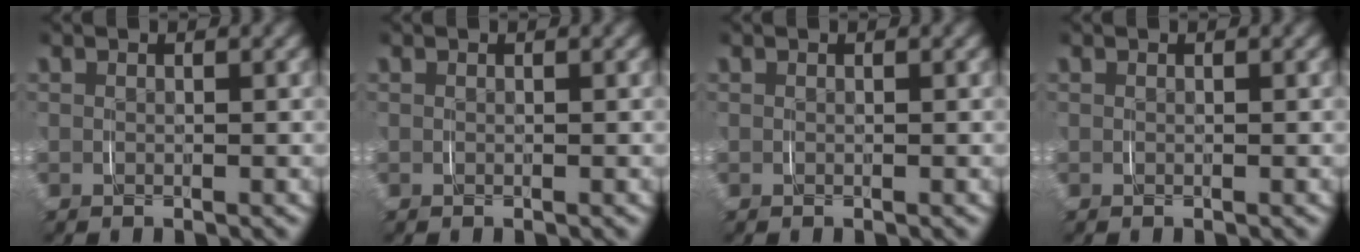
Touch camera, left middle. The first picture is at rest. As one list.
[{"total": 0.0}, {"total": 0.0}, {"total": 0.0}]